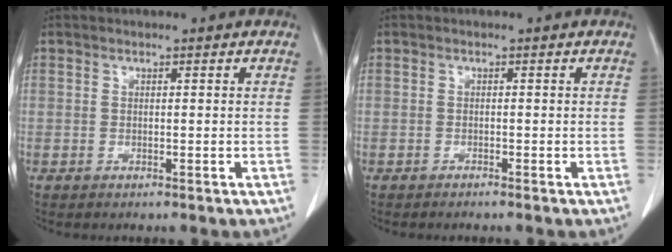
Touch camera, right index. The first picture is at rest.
{"total": 0.7, "force": [-0.6, -0.2, 0.3], "torque": [-0.008, 0.001, -0.010]}